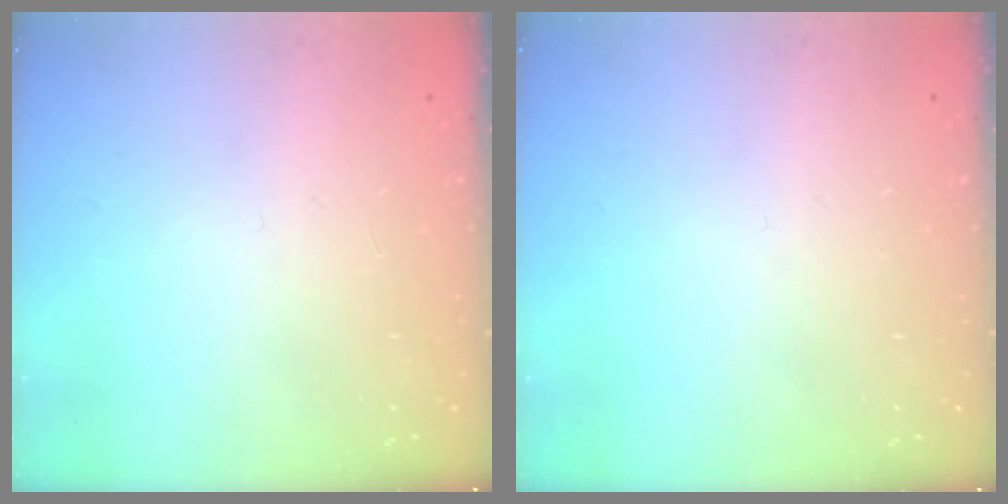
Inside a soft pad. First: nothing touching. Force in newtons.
{"total": 0.0}